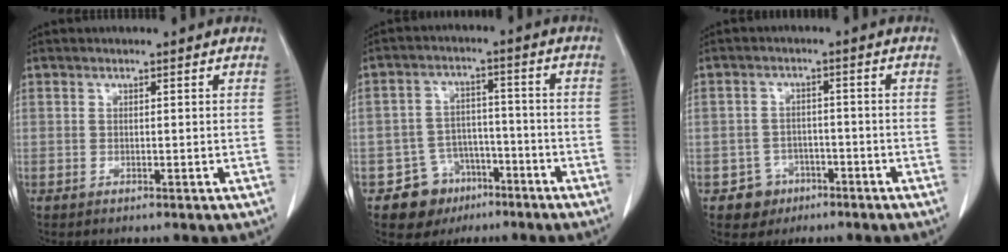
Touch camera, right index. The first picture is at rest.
{"total": 7.6, "force": [-4.4, 6.1, 1.1], "torque": [-0.011, 0.015, -0.060]}
{"total": 4.4, "force": [-2.3, 3.8, 0.0], "torque": [0.006, 0.016, -0.032]}